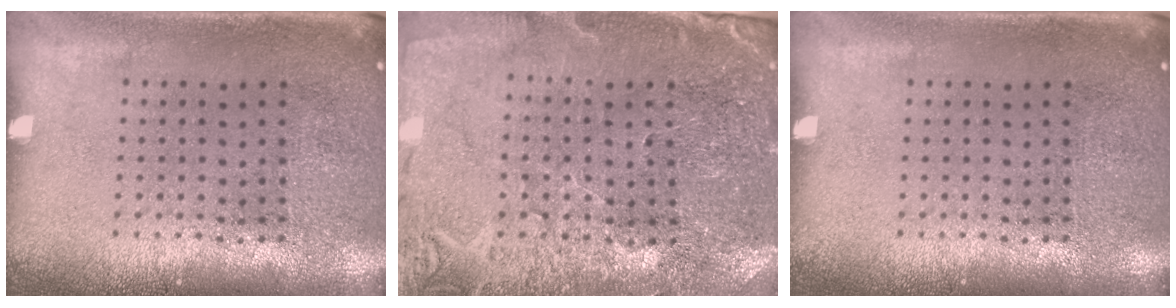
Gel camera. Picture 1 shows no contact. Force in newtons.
{"total": 1.0, "press": 1.0, "slide": 0.2}
{"total": 0.0}